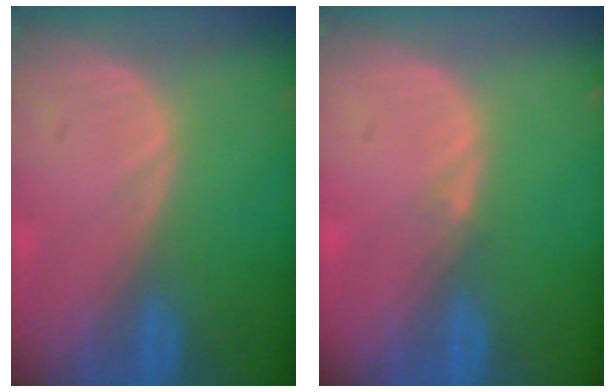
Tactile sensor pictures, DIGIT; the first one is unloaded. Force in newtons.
{"total": 0.6, "press": 0.5, "slide": 0.4}